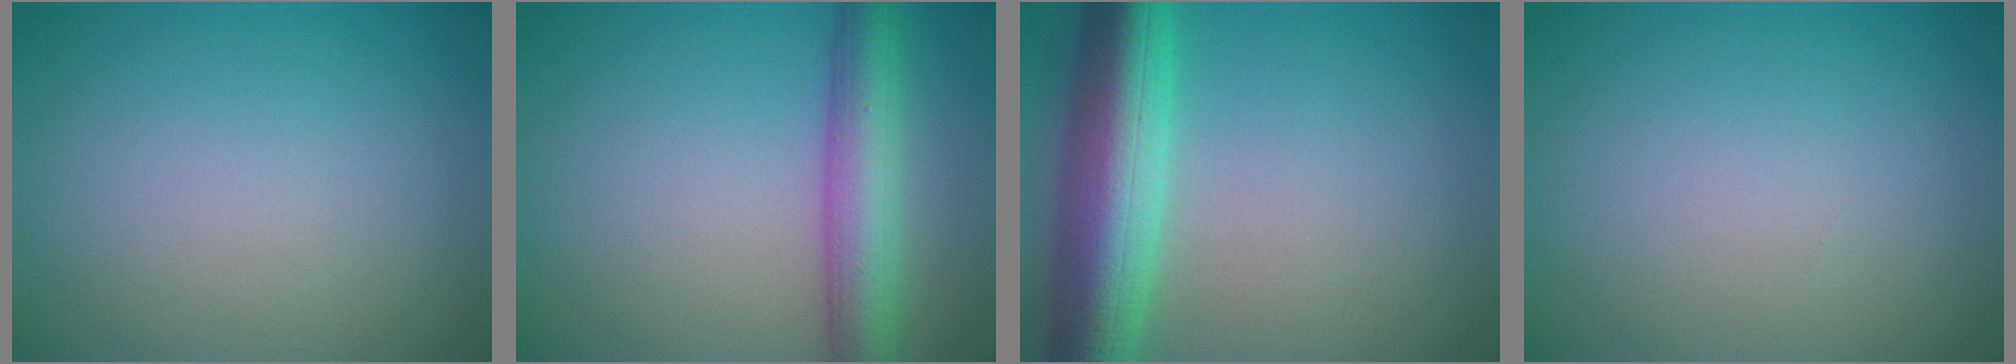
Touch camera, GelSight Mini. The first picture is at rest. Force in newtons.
{"total": 5.9, "press": 5.9, "slide": 0.2}
{"total": 9.4, "press": 9.4, "slide": 0.2}
{"total": 0.0}